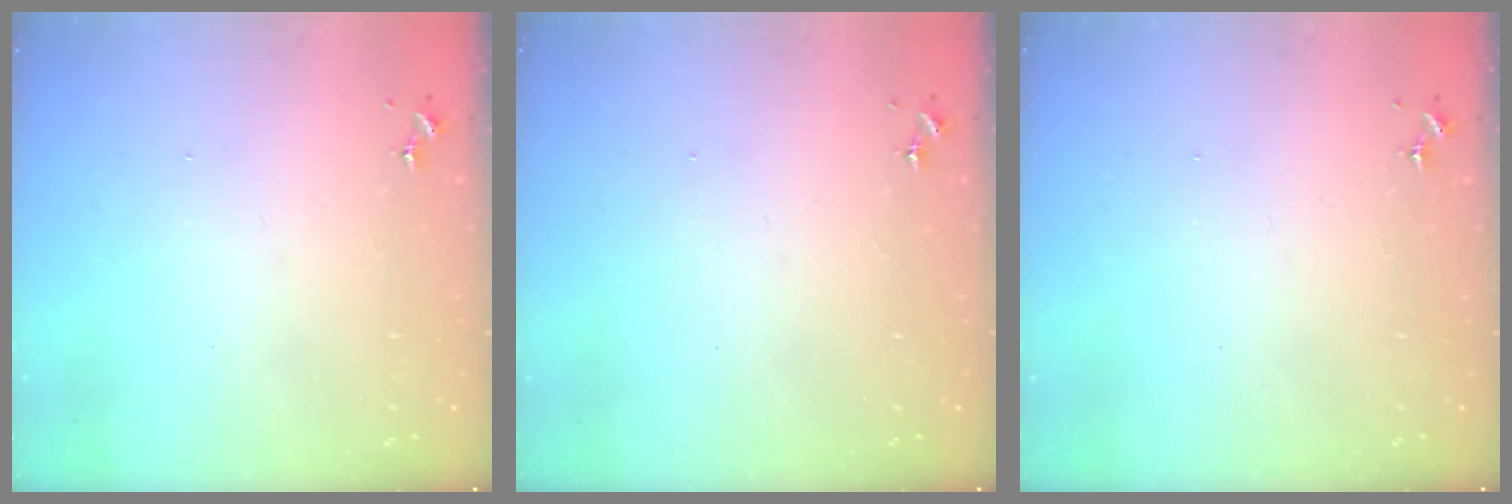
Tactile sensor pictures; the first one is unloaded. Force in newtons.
{"total": 0.0}
{"total": 0.0}